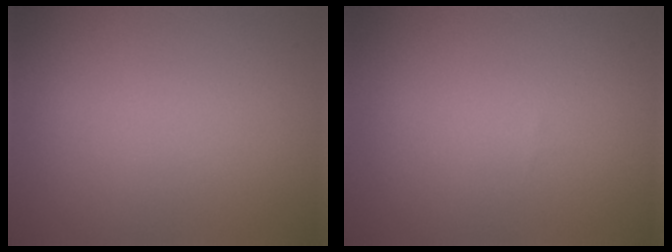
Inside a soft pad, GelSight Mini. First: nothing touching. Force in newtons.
{"total": 0.0}